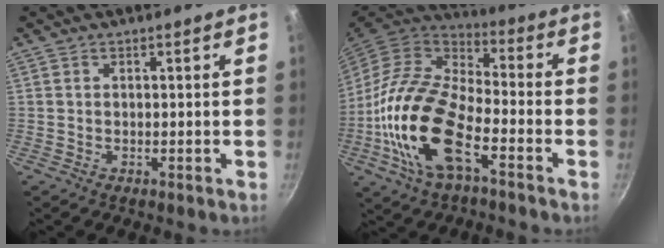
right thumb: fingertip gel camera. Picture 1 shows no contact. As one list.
[{"total": 20.0, "force": [-7.3, 9.2, 16.2], "torque": [-0.323, 0.041, -0.141]}]